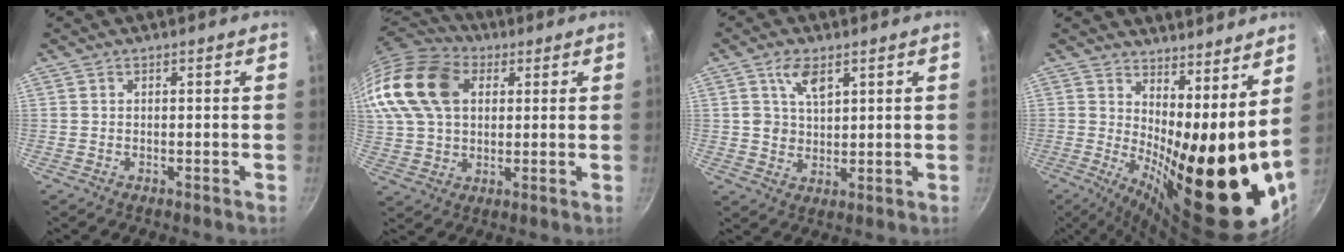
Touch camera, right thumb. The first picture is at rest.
{"total": 21.6, "force": [6.8, 15.1, 13.8], "torque": [-0.286, 0.017, 0.116]}
{"total": 5.7, "force": [2.9, 3.4, 3.5], "torque": [-0.049, -0.014, 0.058]}
{"total": 23.4, "force": [5.4, 8.9, 21.0], "torque": [-0.266, -0.047, 0.095]}